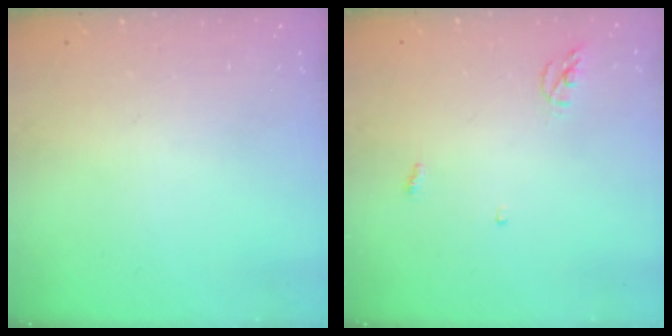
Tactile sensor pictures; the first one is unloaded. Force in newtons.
{"total": 3.8, "press": 3.8, "slide": 0.3}